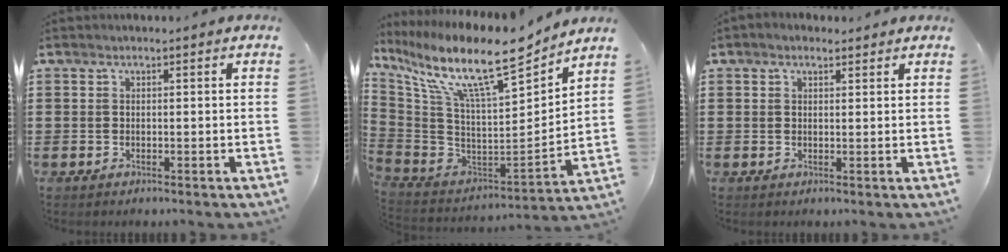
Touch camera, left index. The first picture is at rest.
{"total": 13.2, "force": [10.0, 2.0, 8.4], "torque": [-0.179, -0.072, 0.163]}
{"total": 1.2, "force": [0.9, 0.6, 0.5], "torque": [-0.012, 0.005, 0.017]}